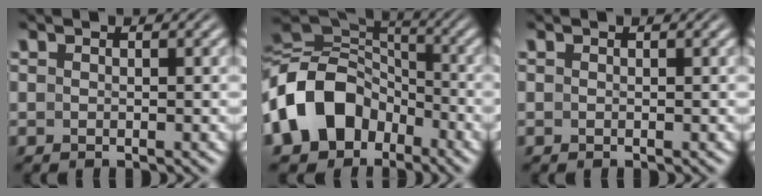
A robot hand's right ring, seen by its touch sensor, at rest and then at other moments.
{"total": 11.8, "force": [-2.7, 9.8, 6.0], "torque": [-0.157, -0.036, -0.037]}
{"total": 0.0}